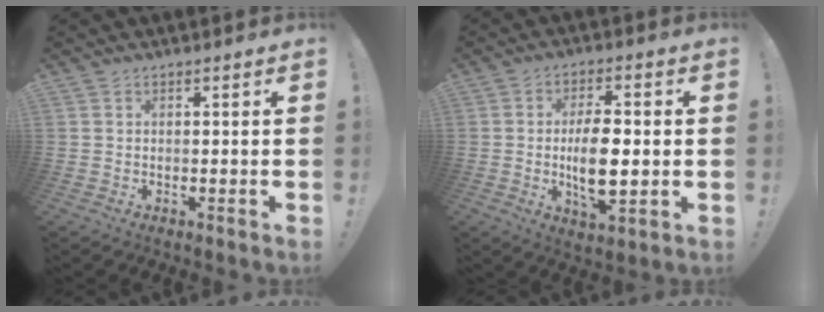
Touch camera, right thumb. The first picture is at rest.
{"total": 11.2, "force": [-0.9, 4.8, 10.1], "torque": [-0.185, -0.004, -0.021]}